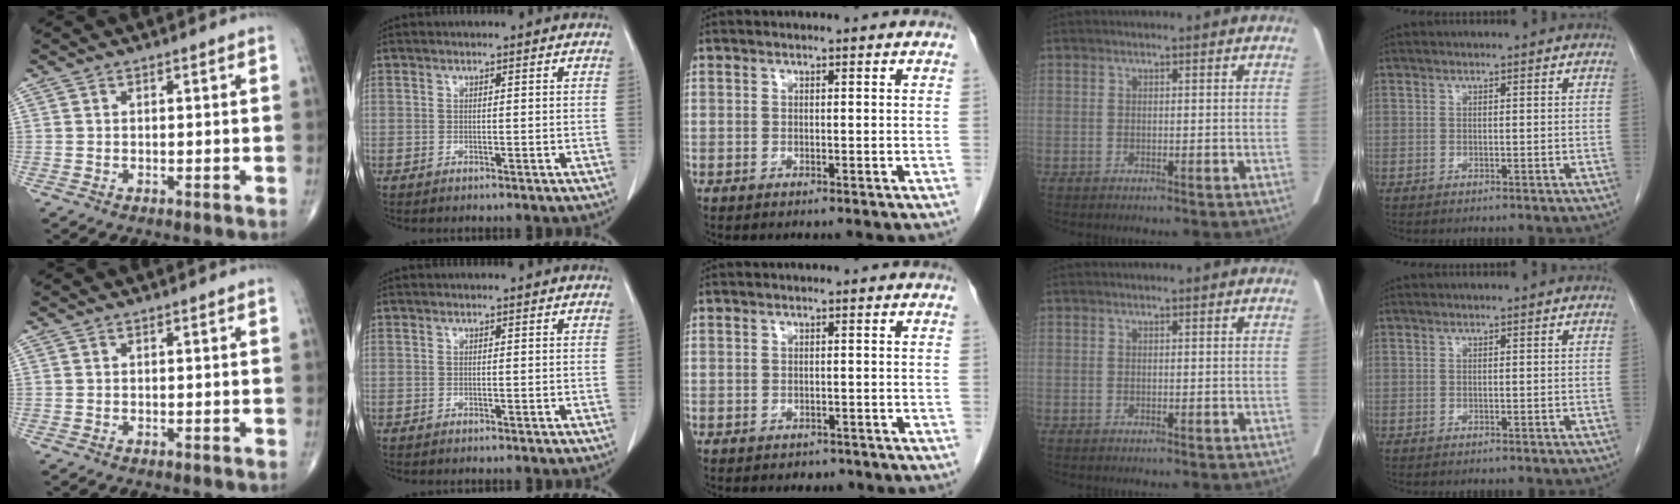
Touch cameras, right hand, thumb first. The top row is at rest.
{"middle": {"total": 1.5, "force": [-1.1, 0.9, 0.2], "torque": [-0.006, 0.001, -0.013]}}